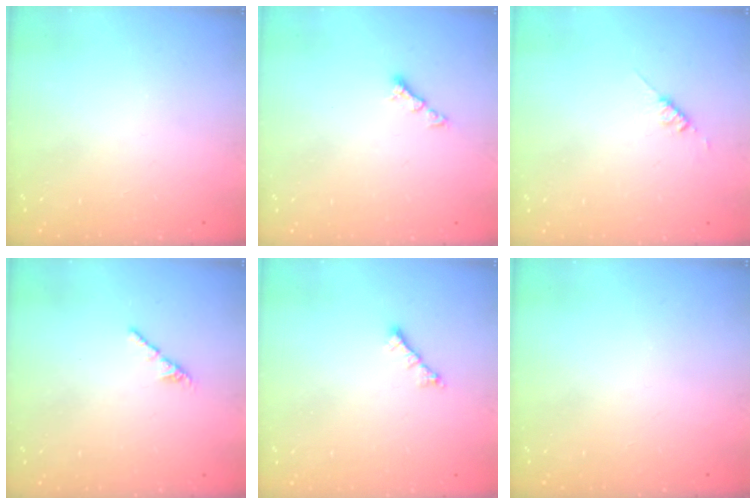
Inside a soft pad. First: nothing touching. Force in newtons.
{"total": 3.5, "press": 3.5, "slide": 0.6}
{"total": 2.6, "press": 2.6, "slide": 0.3}
{"total": 2.4, "press": 2.3, "slide": 0.8}
{"total": 2.0, "press": 1.9, "slide": 0.5}
{"total": 0.0}